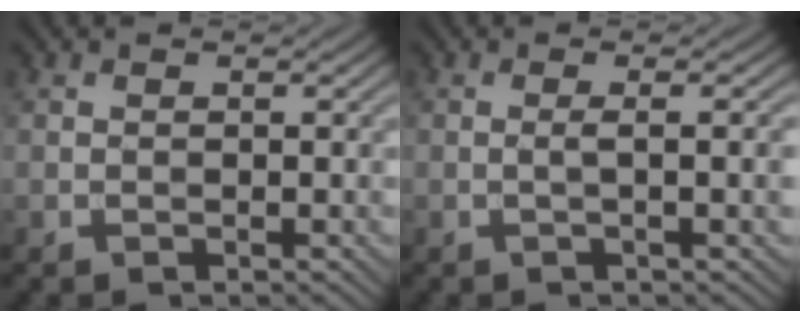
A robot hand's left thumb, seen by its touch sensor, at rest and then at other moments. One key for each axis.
{"total": 3.1, "fx": -0.2, "fy": 0.5, "fz": 3.0, "tx": -0.042, "ty": 0.007, "tz": -0.008}